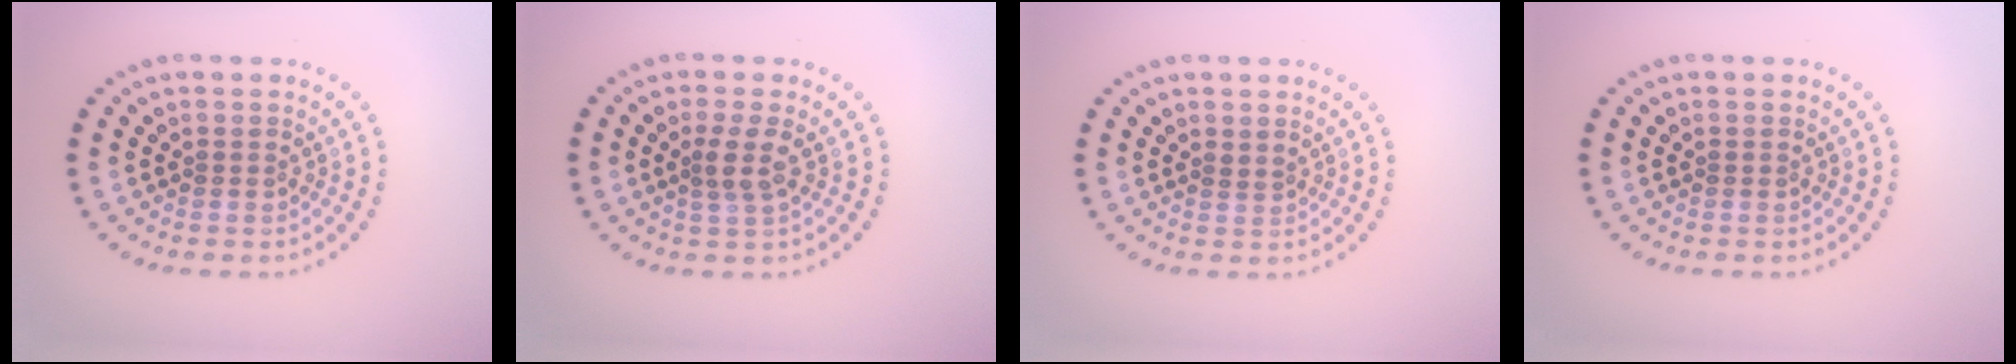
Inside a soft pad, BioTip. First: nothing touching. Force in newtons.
{"total": 2.2, "press": 1.8, "slide": 1.2}
{"total": 0.5, "press": 0.2, "slide": 0.5}
{"total": 0.0}